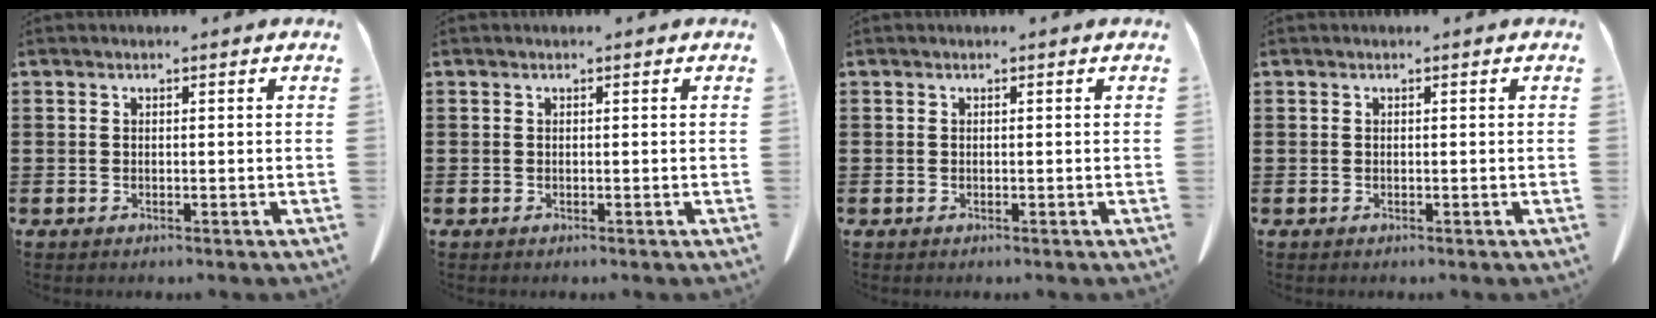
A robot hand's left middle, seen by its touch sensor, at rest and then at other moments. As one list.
[{"total": 0.0}, {"total": 0.0}, {"total": 0.0}]